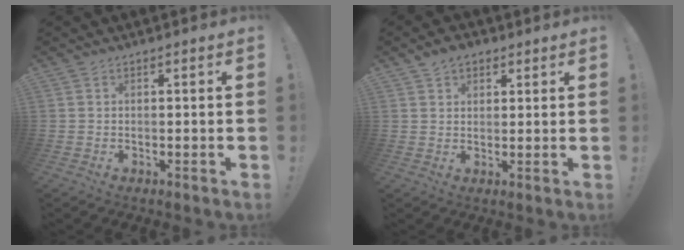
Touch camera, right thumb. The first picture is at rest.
{"total": 4.4, "force": [2.7, 3.1, 1.5], "torque": [-0.014, -0.009, 0.048]}